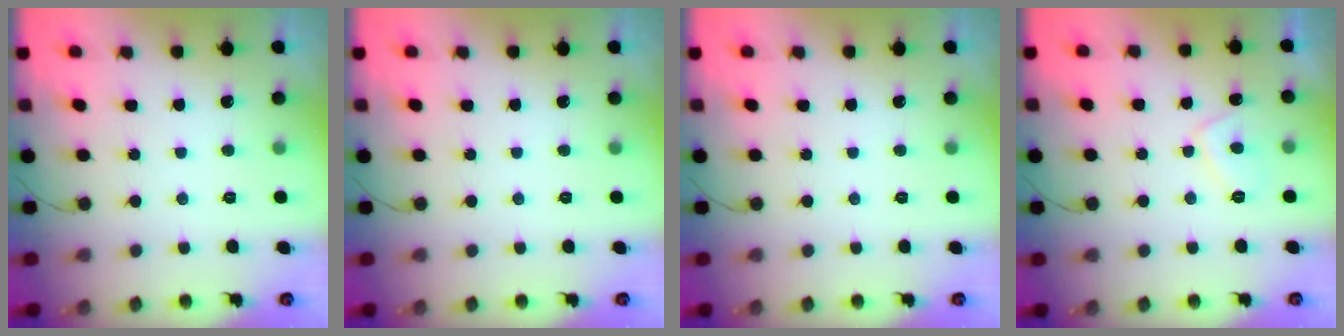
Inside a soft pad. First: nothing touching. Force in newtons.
{"total": 0.0}
{"total": 0.0}
{"total": 4.4, "press": 4.2, "slide": 1.1}